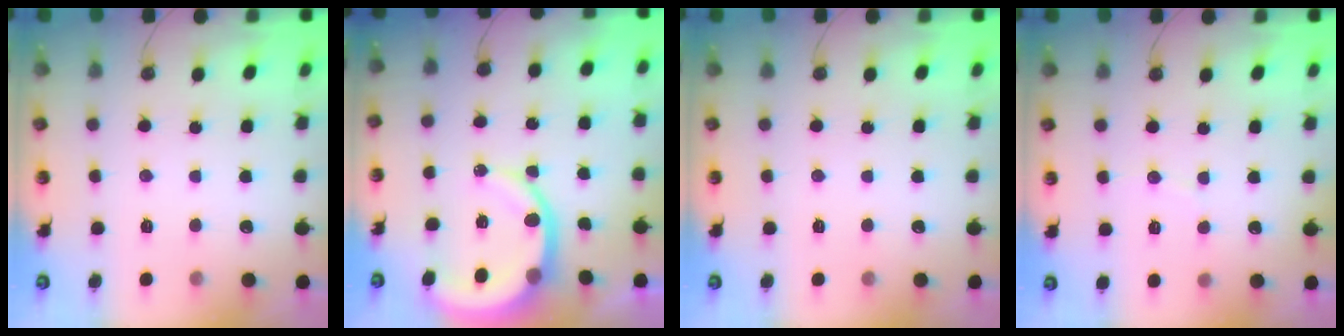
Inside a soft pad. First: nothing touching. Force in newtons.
{"total": 9.6, "press": 9.5, "slide": 1.4}
{"total": 0.0}
{"total": 3.1, "press": 2.7, "slide": 1.5}